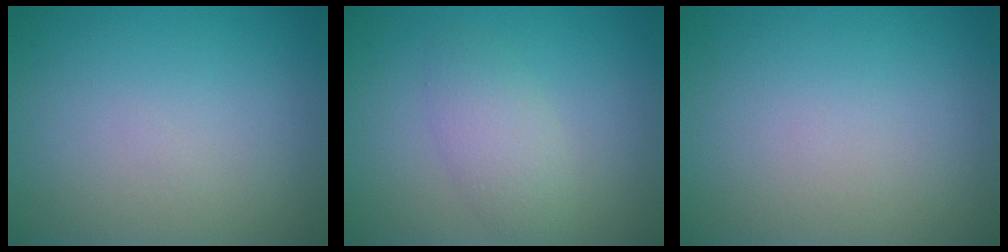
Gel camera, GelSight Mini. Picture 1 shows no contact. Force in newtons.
{"total": 2.7, "press": 2.7, "slide": 0.0}
{"total": 0.0}